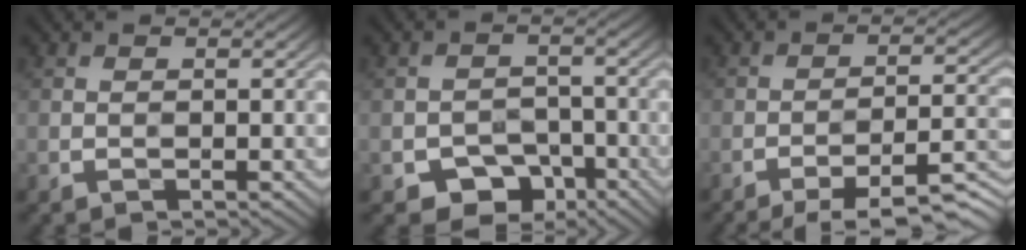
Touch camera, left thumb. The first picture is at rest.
{"total": 5.7, "force": [-3.7, 3.9, 1.9], "torque": [-0.026, -0.005, -0.058]}
{"total": 10.6, "force": [-7.8, 2.2, 6.9], "torque": [-0.106, 0.010, -0.105]}